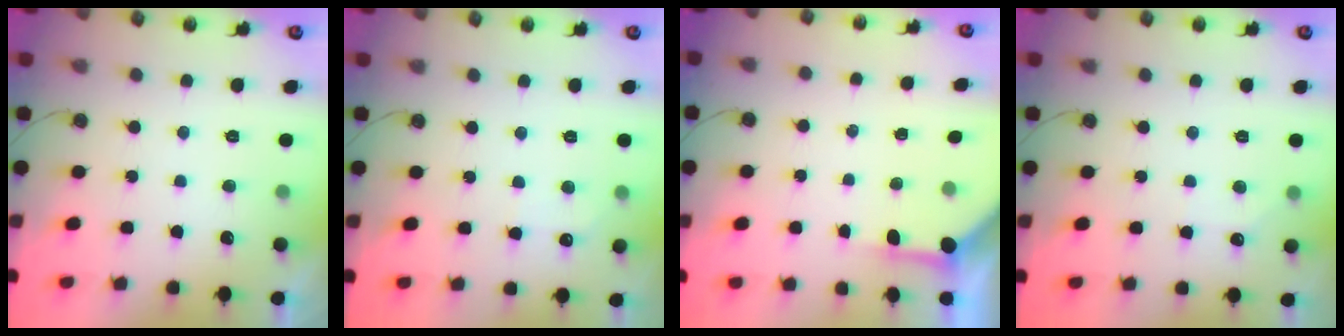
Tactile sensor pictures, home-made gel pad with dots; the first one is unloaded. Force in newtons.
{"total": 3.9, "press": 3.8, "slide": 0.6}
{"total": 3.8, "press": 3.8, "slide": 0.4}
{"total": 2.7, "press": 2.6, "slide": 0.4}